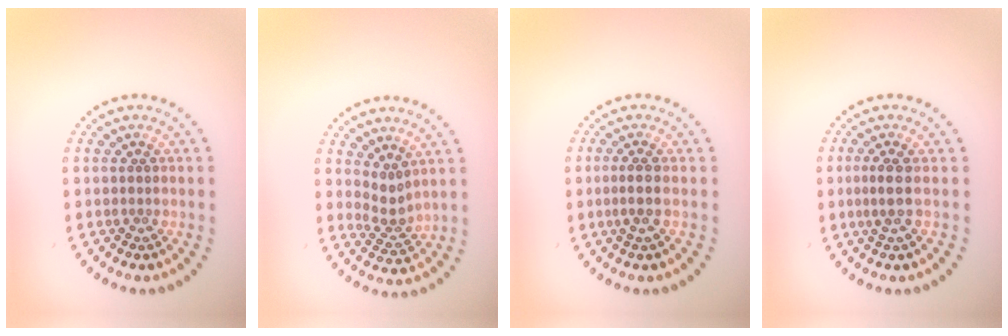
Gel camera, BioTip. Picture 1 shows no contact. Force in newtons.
{"total": 2.0, "press": 1.4, "slide": 1.5}
{"total": 1.6, "press": 1.3, "slide": 1.0}
{"total": 1.7, "press": 1.2, "slide": 1.1}